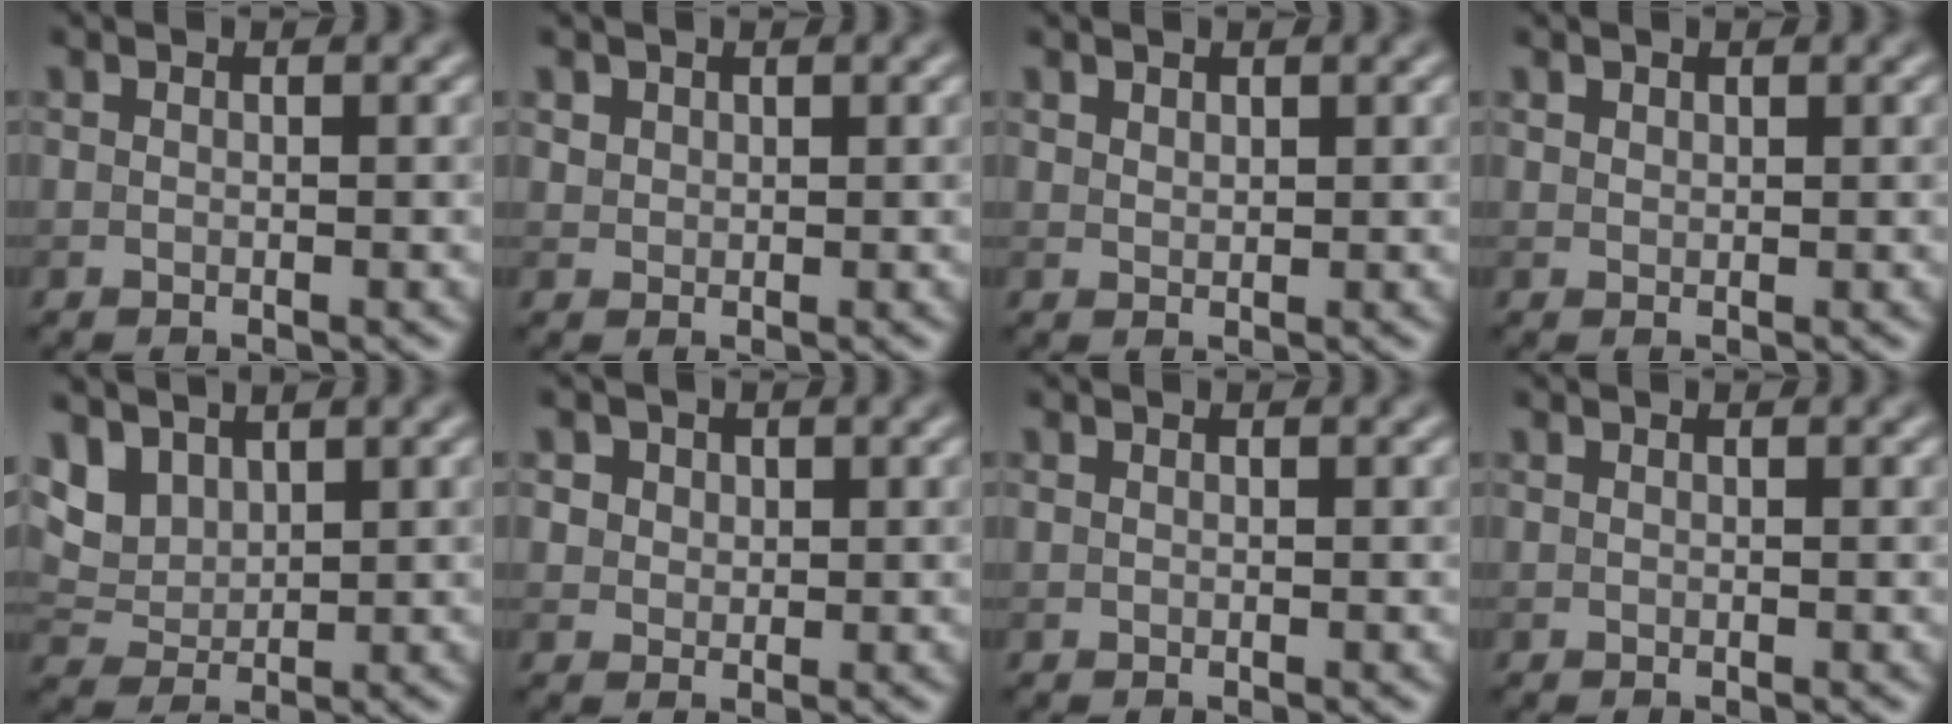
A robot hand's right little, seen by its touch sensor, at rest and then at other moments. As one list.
[{"total": 1.2, "force": [0.7, 0.9, 0.2], "torque": [-0.003, -0.010, 0.023]}, {"total": 0.8, "force": [0.7, 0.4, 0.1], "torque": [-0.004, 0.000, 0.016]}, {"total": 0.7, "force": [0.6, 0.4, 0.1], "torque": [0.000, 0.000, 0.012]}, {"total": 4.0, "force": [2.9, 2.2, 1.6], "torque": [-0.046, -0.007, 0.069]}, {"total": 3.9, "force": [2.0, 2.9, 1.5], "torque": [-0.034, 0.010, 0.027]}, {"total": 0.0}, {"total": 0.0}]